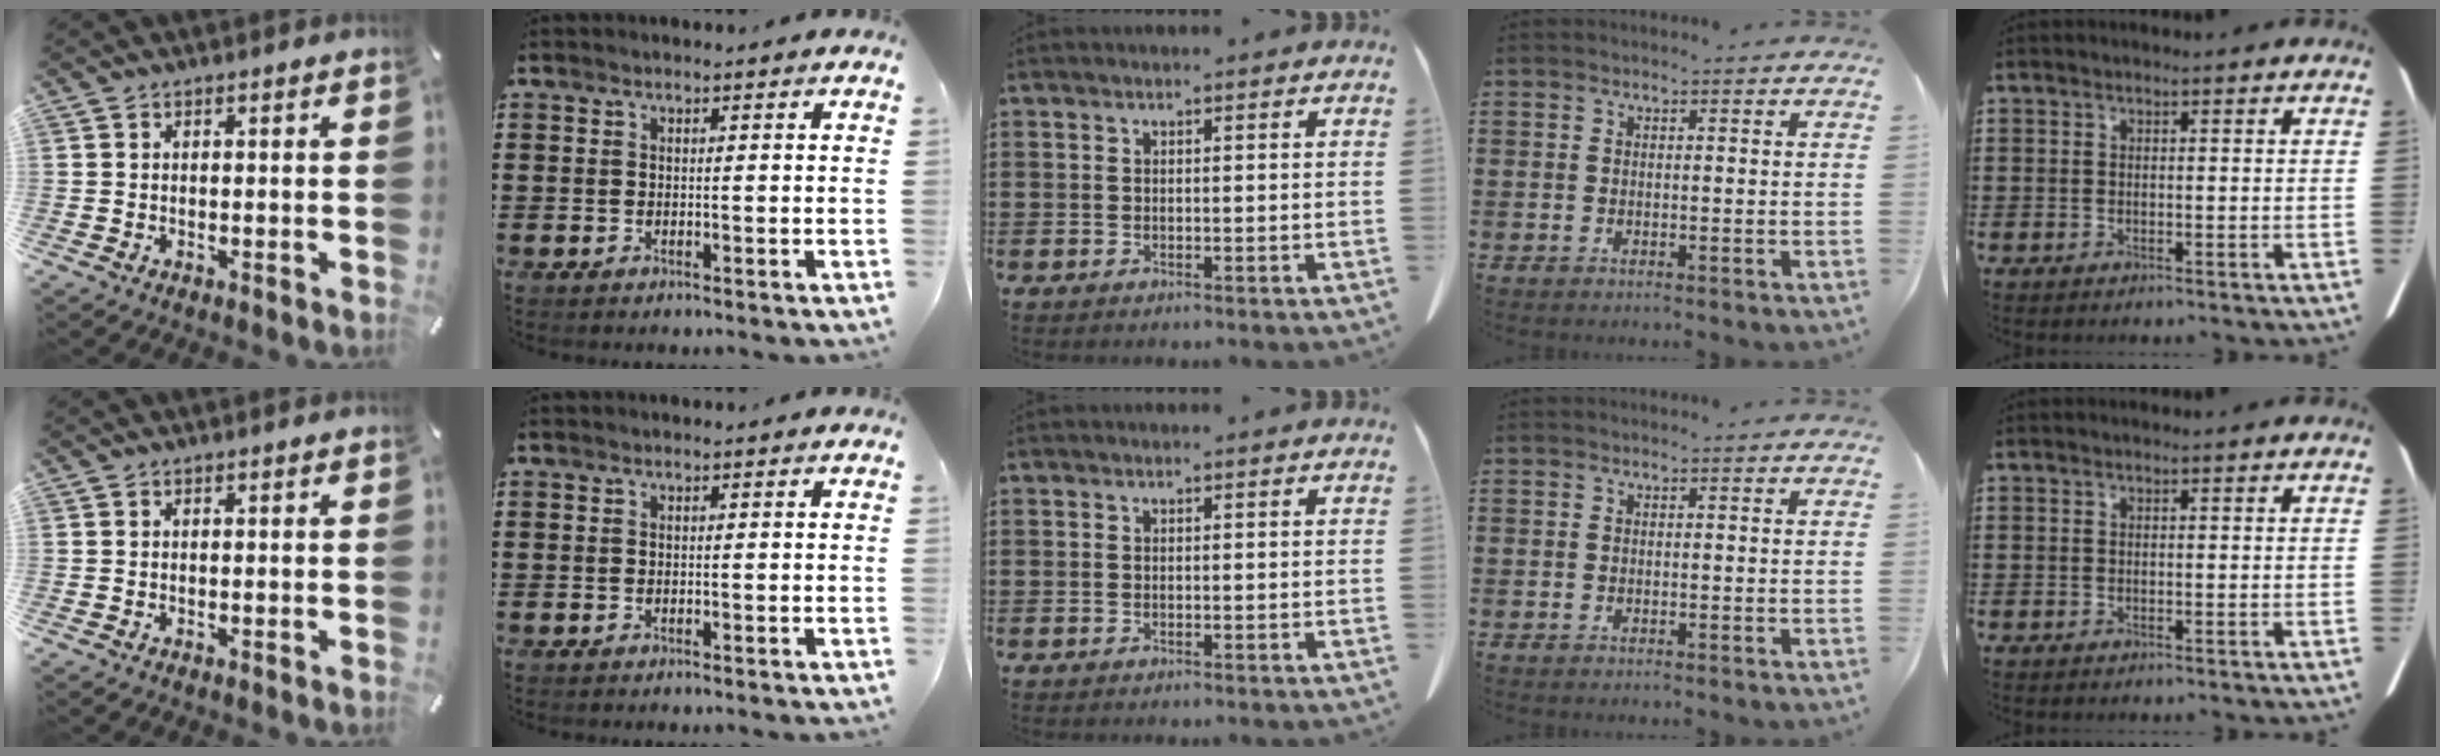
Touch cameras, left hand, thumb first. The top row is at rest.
{}